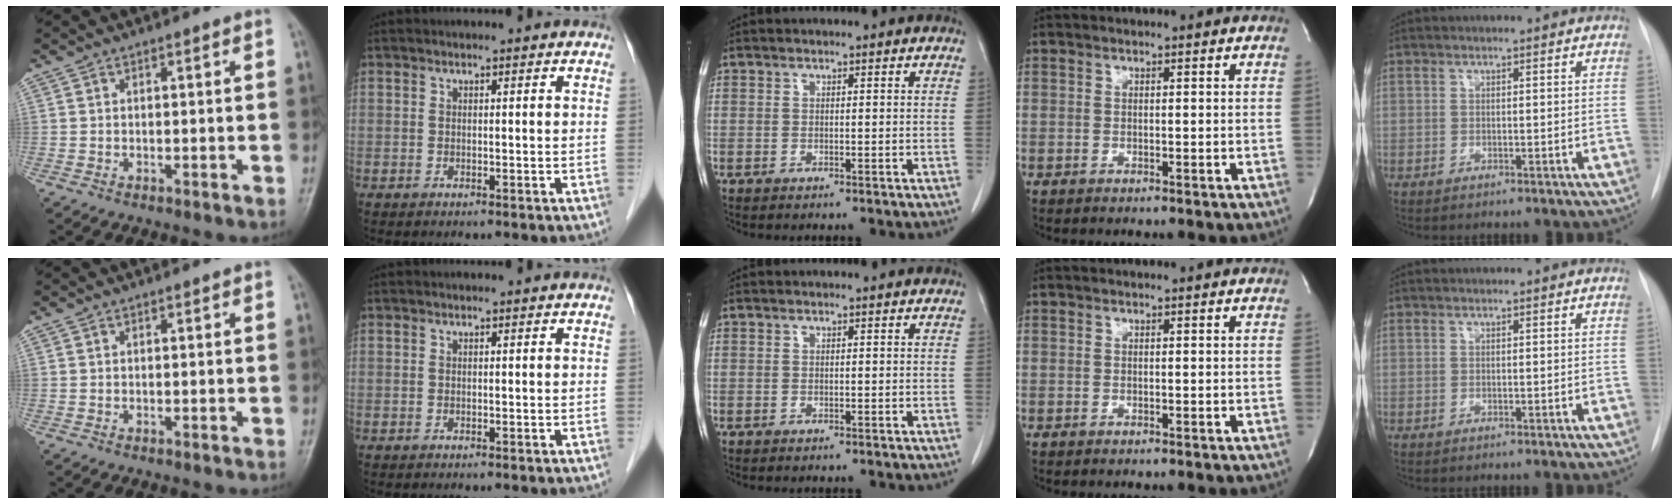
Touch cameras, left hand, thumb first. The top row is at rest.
{}